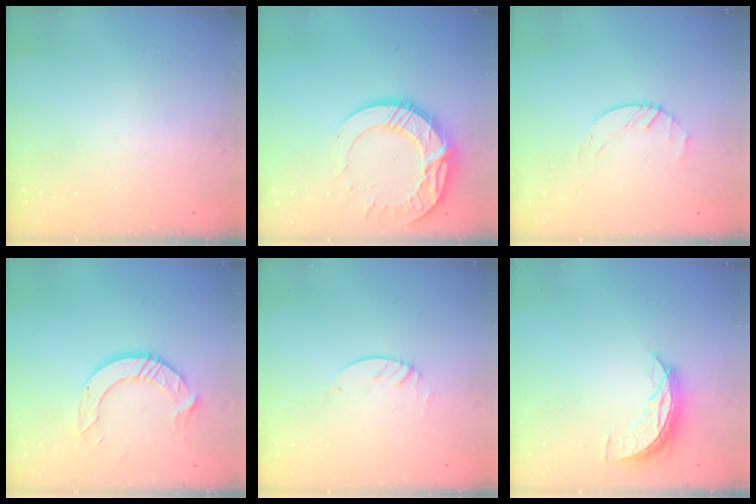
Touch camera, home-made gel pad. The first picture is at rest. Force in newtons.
{"total": 15.6, "press": 15.5, "slide": 1.2}
{"total": 2.7, "press": 2.6, "slide": 0.3}
{"total": 9.7, "press": 9.7, "slide": 0.8}
{"total": 2.3, "press": 2.3, "slide": 0.2}
{"total": 6.9, "press": 6.9, "slide": 0.3}